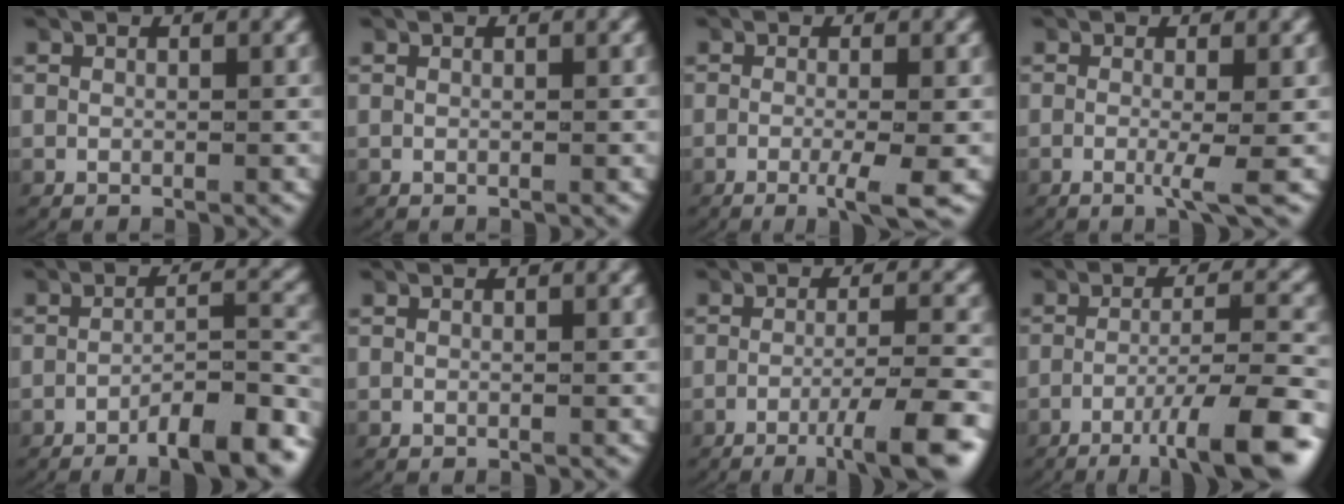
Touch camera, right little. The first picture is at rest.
{"total": 0.0}
{"total": 3.4, "force": [-1.7, 0.3, 2.9], "torque": [-0.042, -0.006, -0.032]}
{"total": 1.9, "force": [-0.5, 0.0, 1.9], "torque": [-0.033, -0.005, -0.015]}
{"total": 6.7, "force": [-5.4, 1.5, 3.7], "torque": [-0.041, 0.000, -0.085]}
{"total": 0.0}
{"total": 6.8, "force": [-4.3, 1.2, 5.1], "torque": [-0.067, 0.000, -0.069]}
{"total": 8.5, "force": [-5.2, 1.7, 6.5], "torque": [-0.087, -0.002, -0.079]}